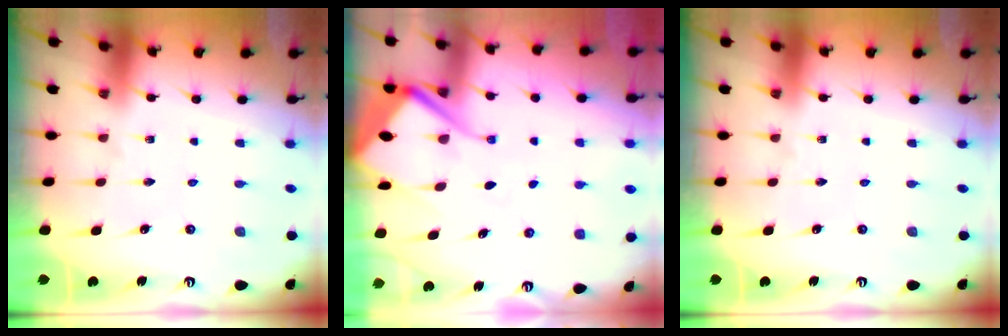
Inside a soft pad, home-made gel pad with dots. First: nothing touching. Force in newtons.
{"total": 8.9, "press": 8.8, "slide": 0.7}
{"total": 0.0}